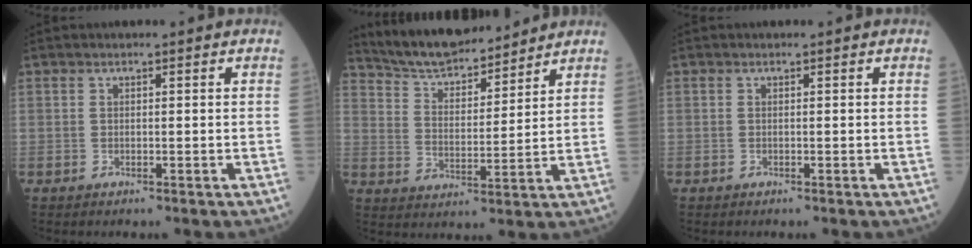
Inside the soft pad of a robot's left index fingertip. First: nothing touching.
{"total": 11.8, "force": [11.1, 2.2, 3.5], "torque": [-0.064, 0.012, 0.198]}
{"total": 0.0}